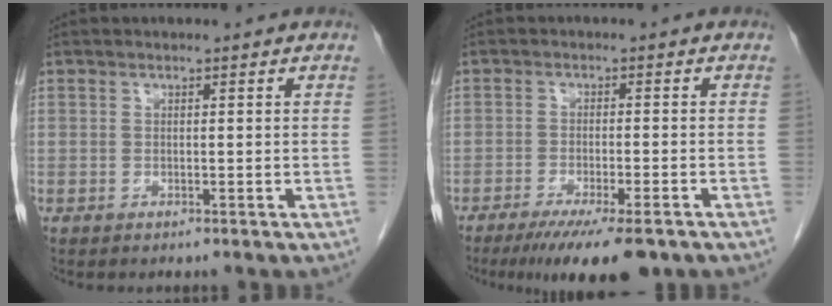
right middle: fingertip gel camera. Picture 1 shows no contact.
{"total": 11.1, "force": [-8.1, 1.6, 7.3], "torque": [-0.102, -0.020, -0.123]}